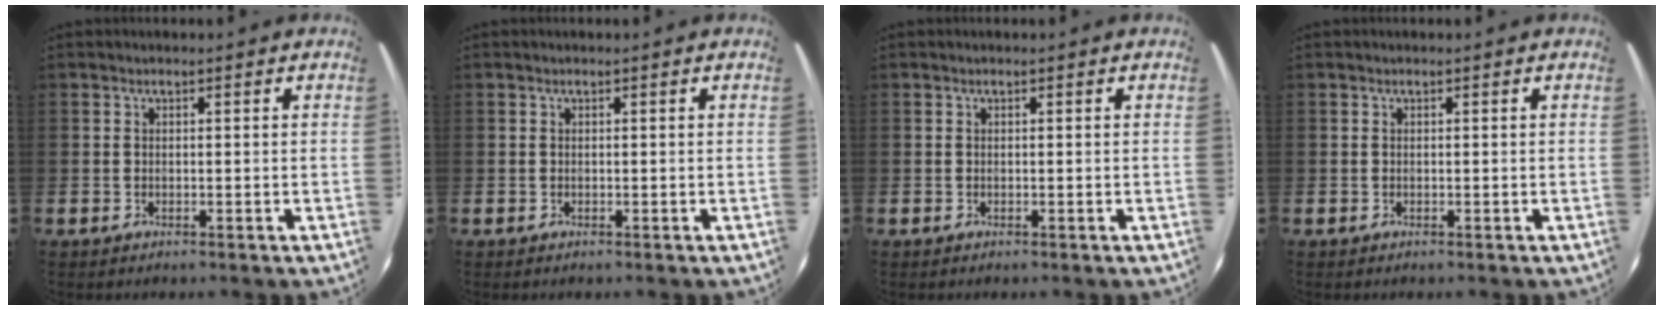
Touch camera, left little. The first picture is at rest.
{"total": 0.0}
{"total": 0.0}
{"total": 0.0}